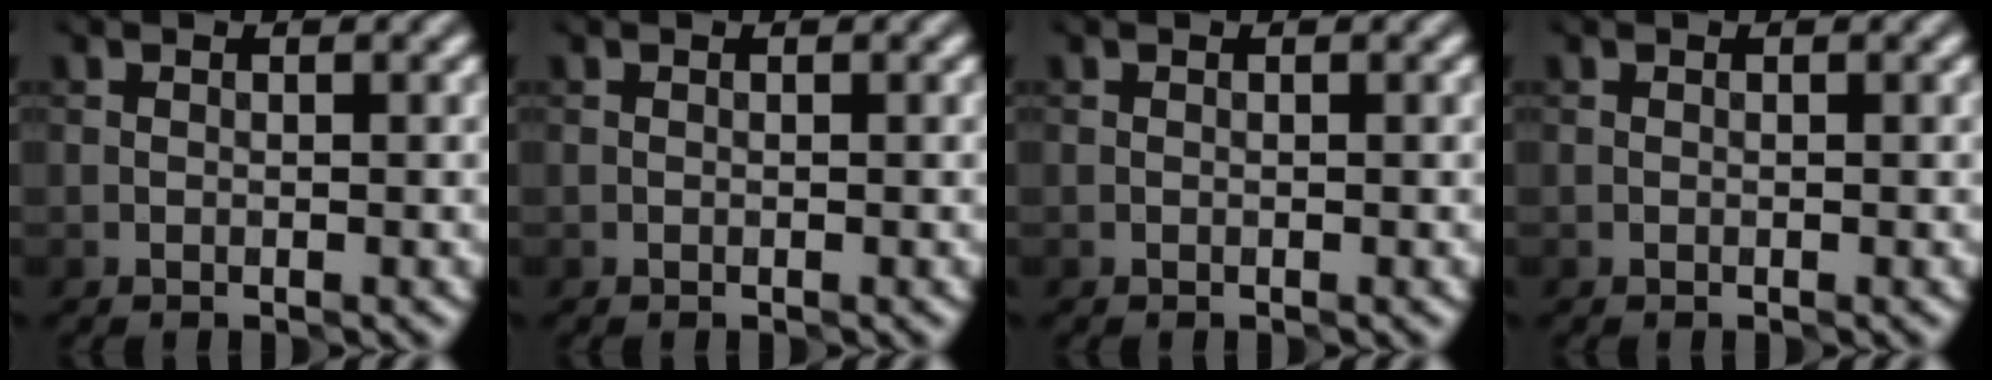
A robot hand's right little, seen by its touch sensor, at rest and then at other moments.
{"total": 0.0}
{"total": 0.0}
{"total": 0.0}